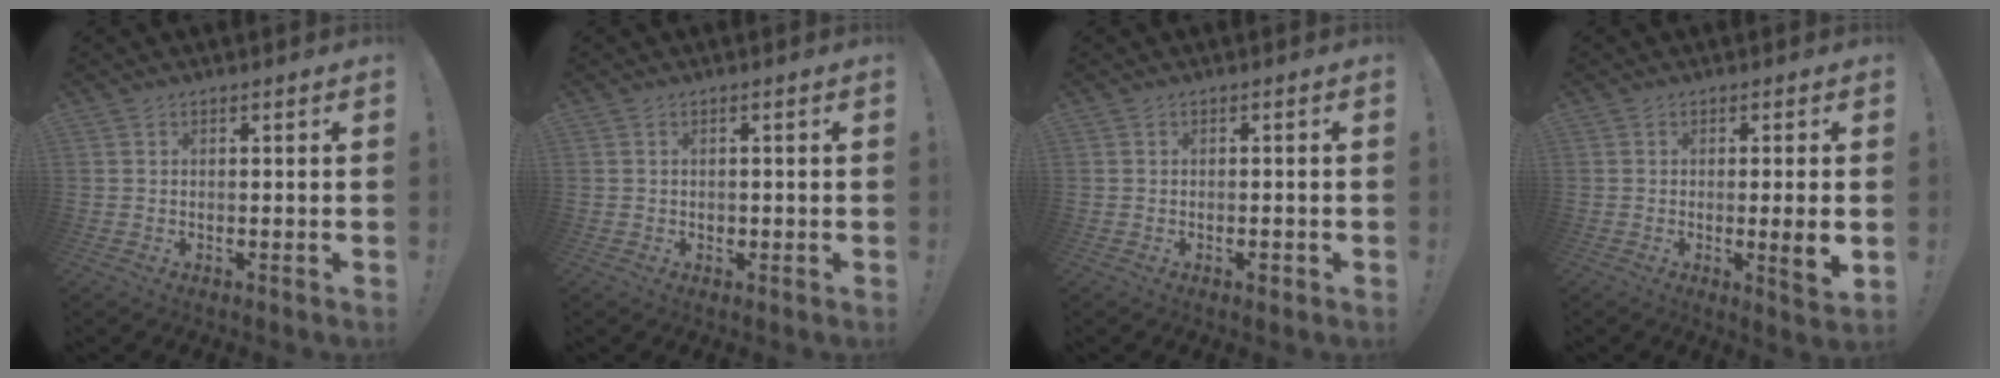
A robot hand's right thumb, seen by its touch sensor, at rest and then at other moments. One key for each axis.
{"total": 0.9, "fx": -0.2, "fy": 0.9, "fz": 0.2, "tx": -0.005, "ty": 0.004, "tz": -0.003}
{"total": 1.1, "fx": -0.8, "fy": 0.4, "fz": 0.7, "tx": -0.009, "ty": 0.001, "tz": -0.013}
{"total": 5.7, "fx": -0.6, "fy": -0.1, "fz": 5.7, "tx": -0.082, "ty": -0.013, "tz": -0.010}